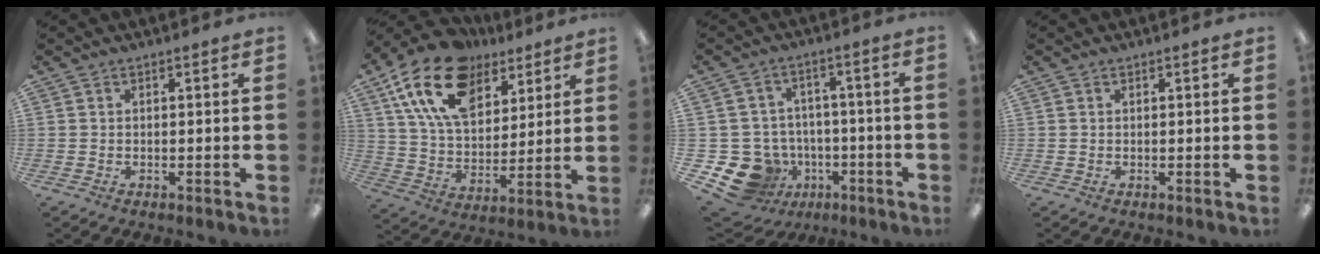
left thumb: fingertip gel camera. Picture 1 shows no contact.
{"total": 20.1, "force": [11.5, 12.0, 11.4], "torque": [-0.219, -0.042, 0.208]}
{"total": 12.5, "force": [-5.8, 10.3, 4.2], "torque": [-0.099, 0.035, -0.087]}
{"total": 0.0}